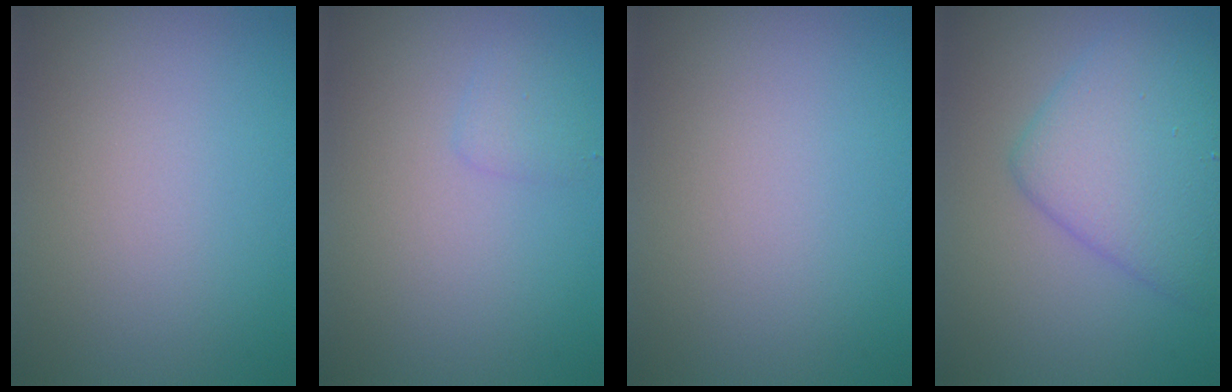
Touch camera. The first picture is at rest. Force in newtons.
{"total": 1.1, "press": 1.1, "slide": 0.1}
{"total": 0.0}
{"total": 5.9, "press": 5.9, "slide": 0.3}